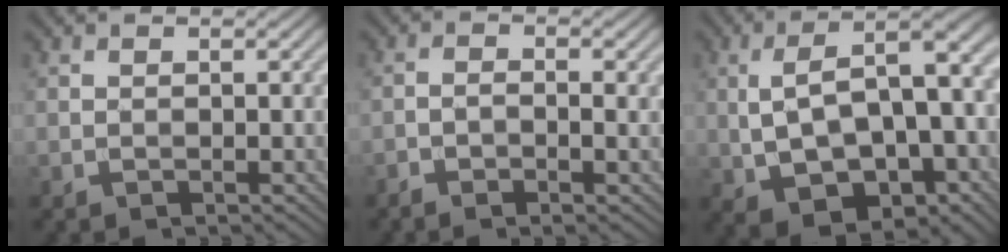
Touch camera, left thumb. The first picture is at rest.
{"total": 2.7, "force": [-1.3, 0.7, 2.3], "torque": [-0.045, -0.001, -0.025]}
{"total": 13.0, "force": [-0.6, 6.9, 11.0], "torque": [-0.208, -0.004, -0.002]}